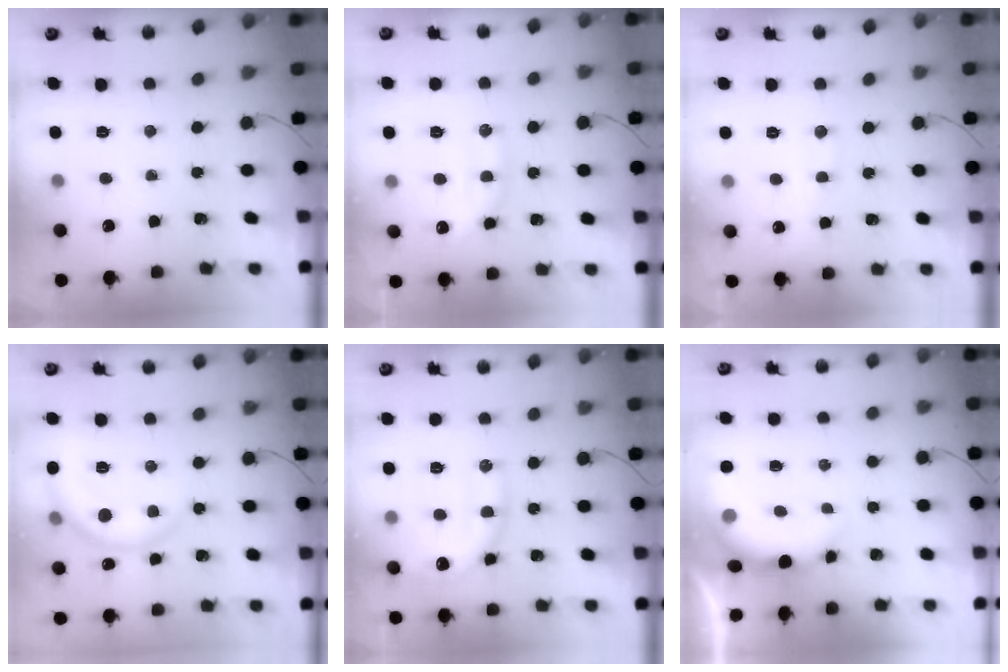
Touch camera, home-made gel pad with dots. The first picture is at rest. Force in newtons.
{"total": 14.4, "press": 14.4, "slide": 0.6}
{"total": 6.7, "press": 6.6, "slide": 1.1}
{"total": 8.1, "press": 8.1, "slide": 0.4}
{"total": 14.2, "press": 14.1, "slide": 1.9}
{"total": 8.3, "press": 8.2, "slide": 1.4}